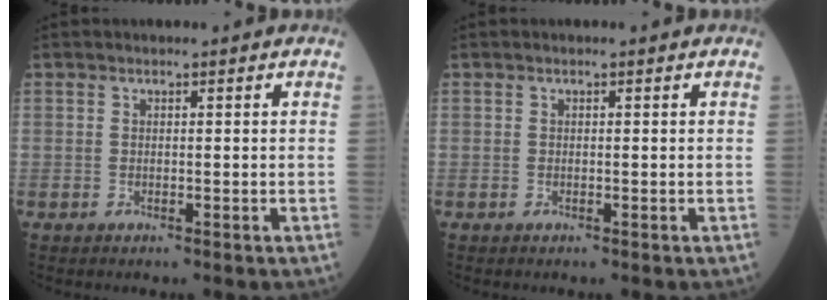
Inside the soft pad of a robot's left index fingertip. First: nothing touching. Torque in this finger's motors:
{"motor_torque": [0.00, 0.00, 0.00, 0.00]}